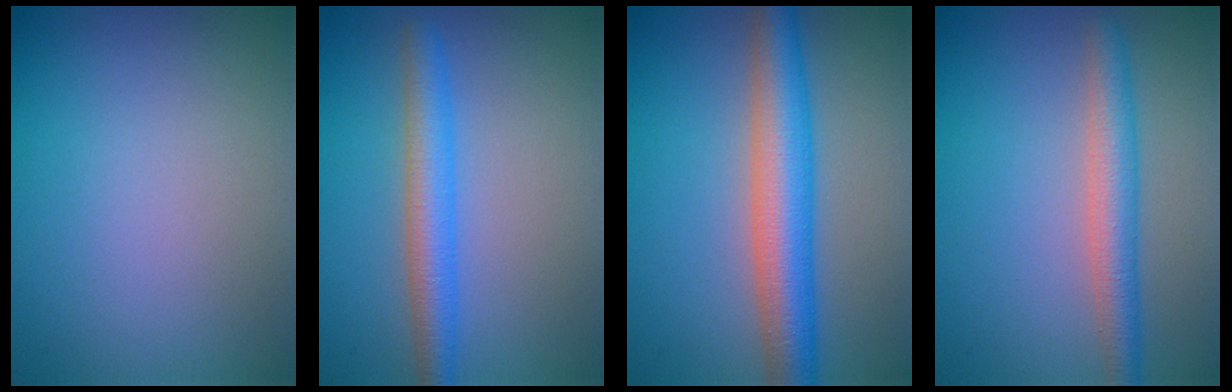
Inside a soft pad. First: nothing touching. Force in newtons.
{"total": 3.6, "press": 3.6, "slide": 0.2}
{"total": 6.4, "press": 6.4, "slide": 0.2}
{"total": 3.4, "press": 3.4, "slide": 0.1}